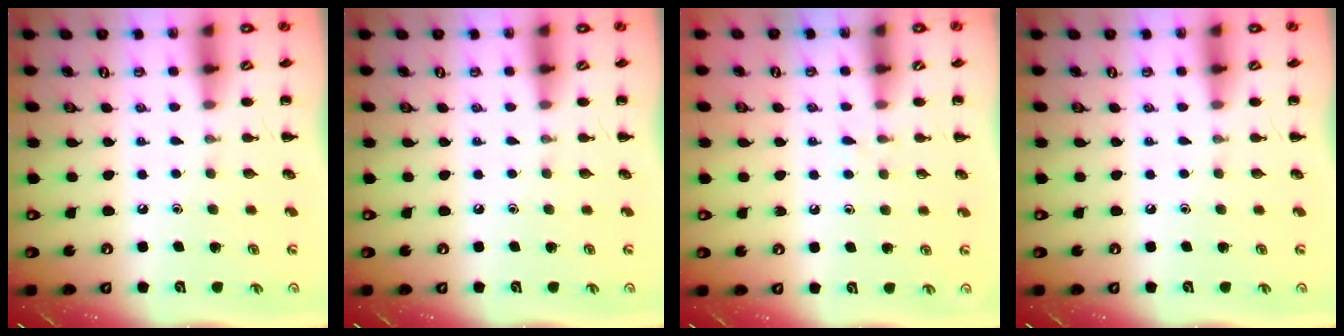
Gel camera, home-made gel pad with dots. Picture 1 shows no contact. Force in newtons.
{"total": 0.0}
{"total": 3.0, "press": 2.7, "slide": 1.2}
{"total": 0.0}